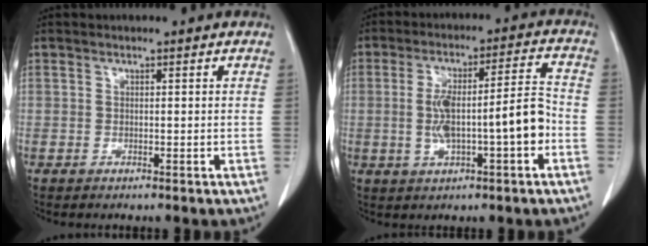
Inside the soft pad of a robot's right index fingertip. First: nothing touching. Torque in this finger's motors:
{"motor_torque": [0.76, -0.17, 0.46, 0.17]}